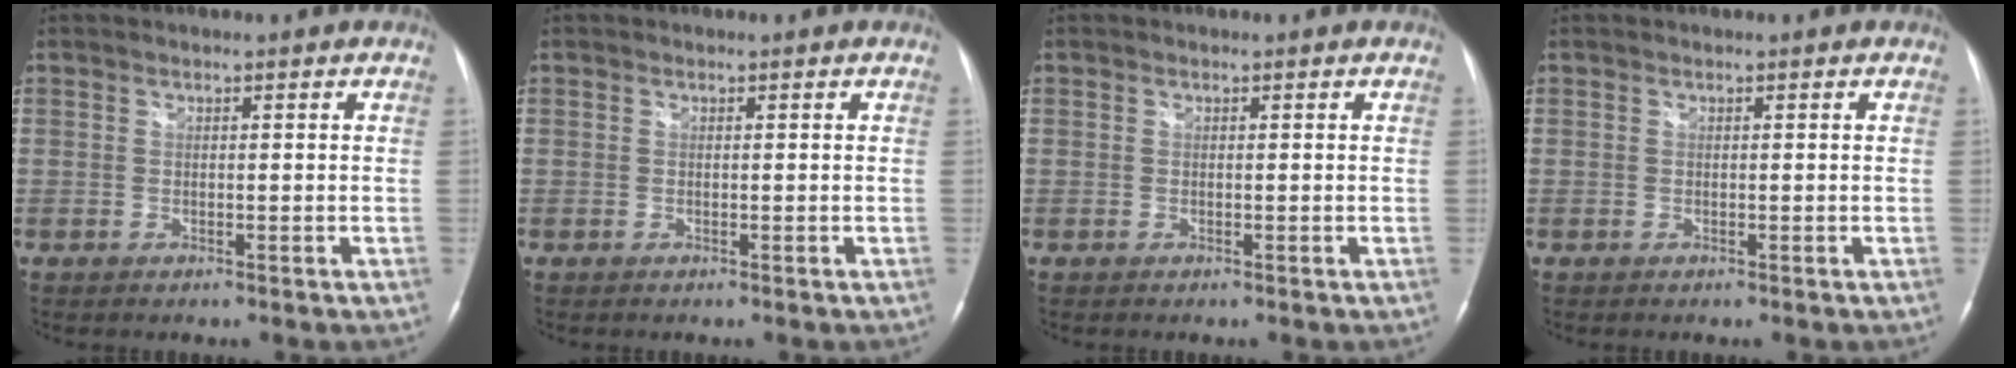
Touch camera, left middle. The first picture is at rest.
{"total": 0.0}
{"total": 0.0}
{"total": 0.0}